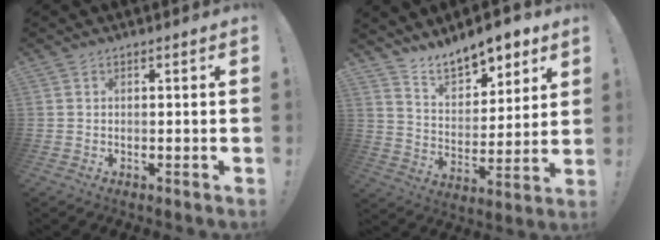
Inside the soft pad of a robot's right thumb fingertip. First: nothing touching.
{"total": 12.3, "force": [10.3, 4.9, 4.4], "torque": [-0.087, -0.073, 0.191]}